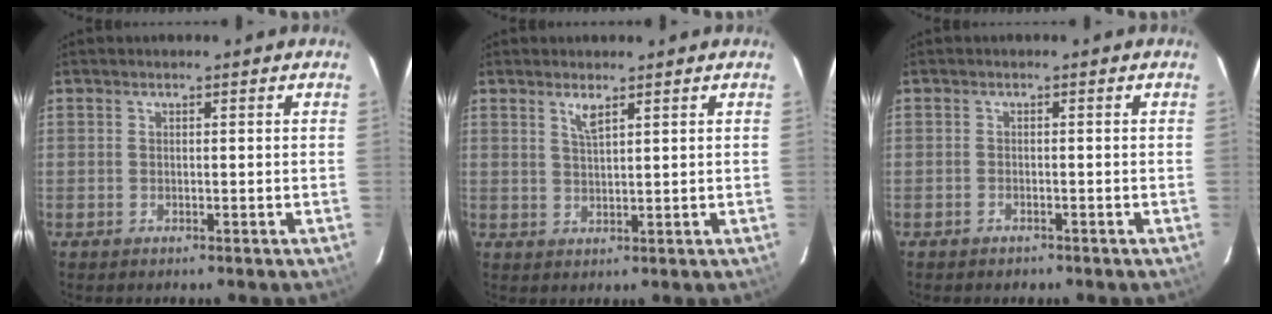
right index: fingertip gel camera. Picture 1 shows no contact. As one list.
[{"total": 2.4, "force": [1.6, 0.4, 1.8], "torque": [-0.035, 0.000, 0.031]}, {"total": 1.3, "force": [-1.1, 0.7, 0.2], "torque": [-0.006, 0.003, -0.015]}]